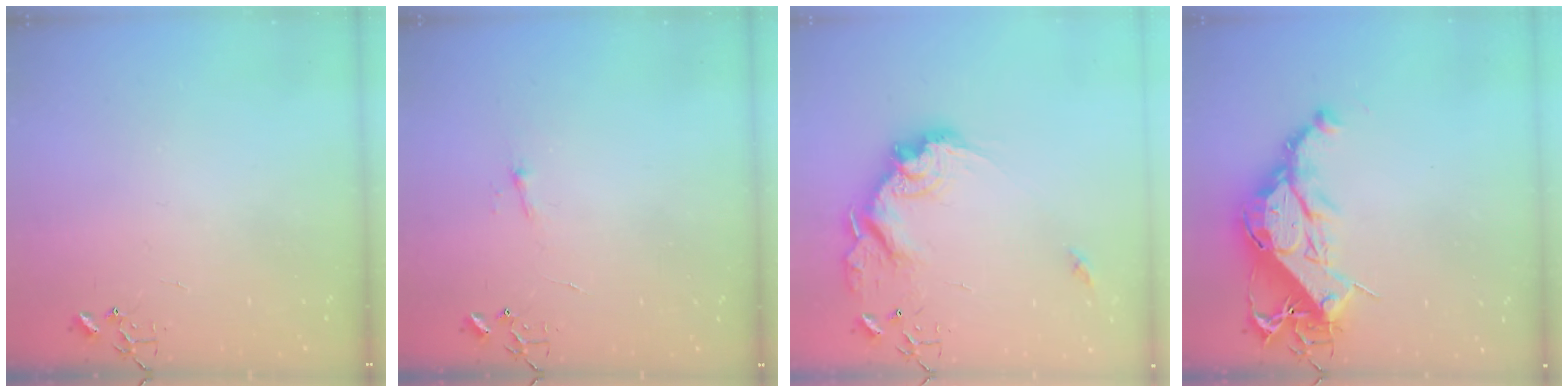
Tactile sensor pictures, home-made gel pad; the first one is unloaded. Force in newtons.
{"total": 4.5, "press": 4.5, "slide": 0.6}
{"total": 19.5, "press": 19.4, "slide": 1.8}
{"total": 21.6, "press": 21.5, "slide": 2.2}